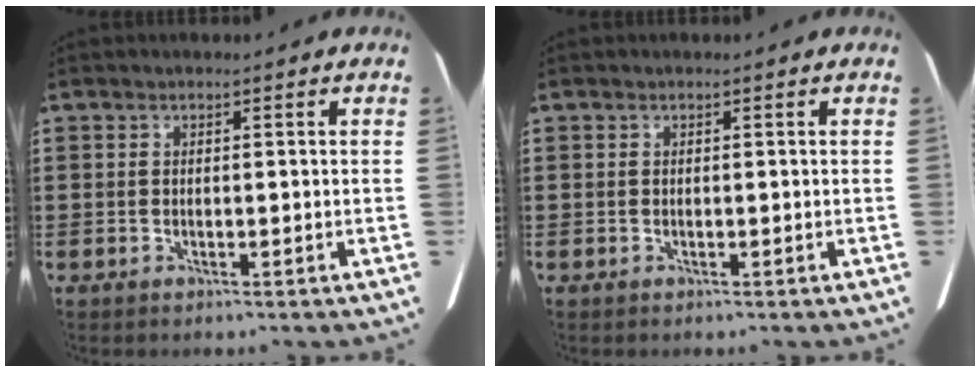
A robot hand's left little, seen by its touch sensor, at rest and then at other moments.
{"total": 0.0}